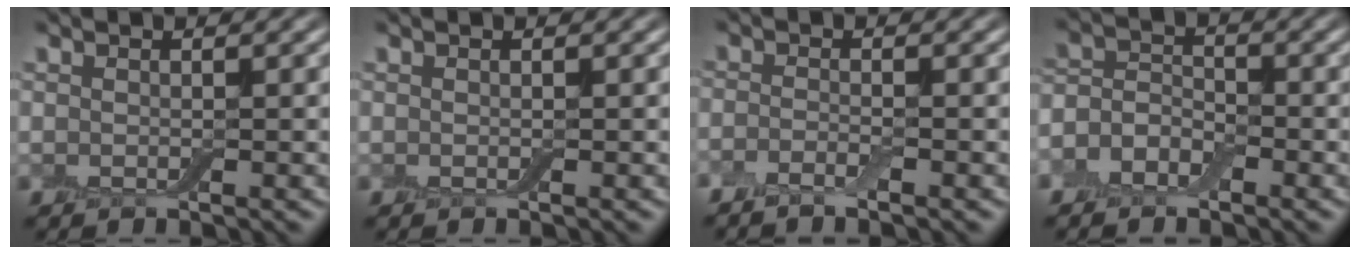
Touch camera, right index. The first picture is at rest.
{"total": 0.0}
{"total": 1.5, "force": [-1.2, 0.2, 0.9], "torque": [-0.024, -0.003, -0.030]}
{"total": 3.8, "force": [-2.1, 2.5, 2.0], "torque": [-0.033, 0.003, -0.050]}